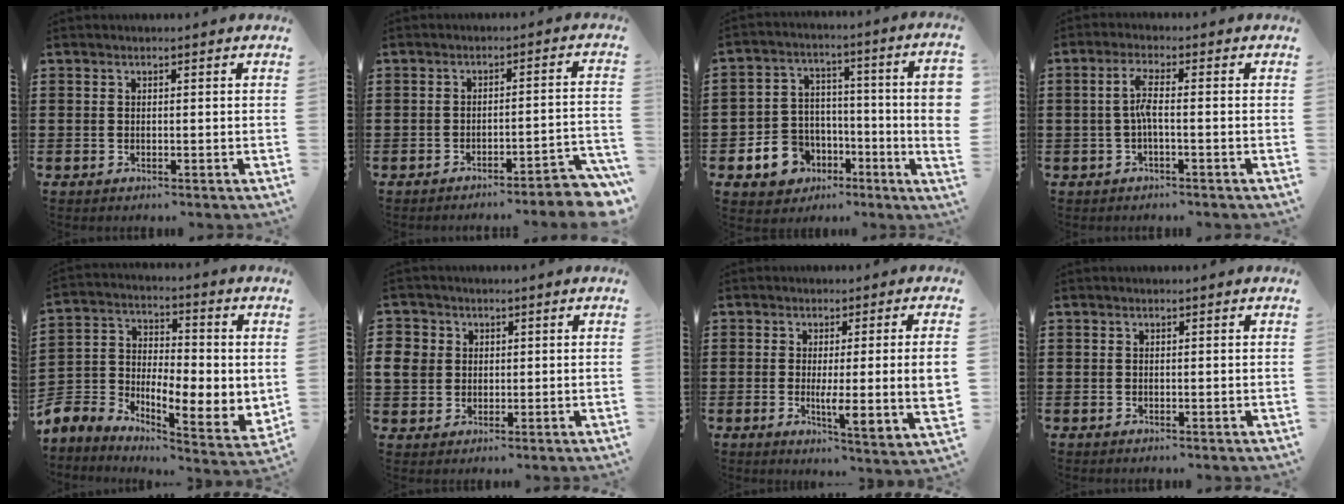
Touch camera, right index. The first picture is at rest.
{"total": 3.7, "force": [-3.3, -0.2, 1.6], "torque": [-0.028, -0.011, -0.069]}
{"total": 8.3, "force": [-3.6, 5.7, 4.8], "torque": [-0.106, 0.021, -0.064]}
{"total": 3.2, "force": [-0.7, 0.4, 3.1], "torque": [-0.066, -0.002, -0.018]}
{"total": 4.7, "force": [-1.0, 3.8, 2.4], "torque": [-0.068, -0.032, -0.020]}
{"total": 4.7, "force": [0.8, 4.4, 1.5], "torque": [-0.053, 0.012, 0.014]}
{"total": 6.7, "force": [0.1, 0.4, 6.7], "torque": [-0.119, -0.015, -0.001]}
{"total": 0.0}